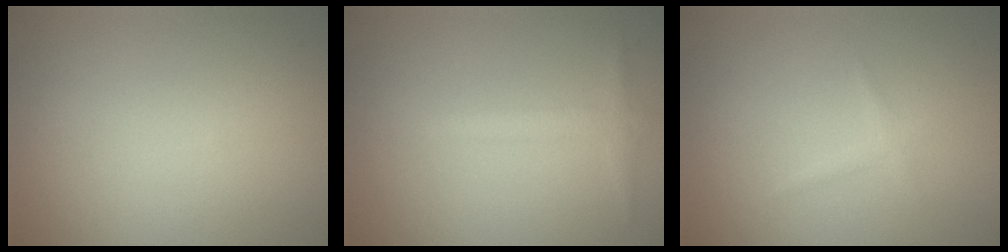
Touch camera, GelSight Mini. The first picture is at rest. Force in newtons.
{"total": 1.6, "press": 1.6, "slide": 0.1}
{"total": 0.8, "press": 0.8, "slide": 0.0}